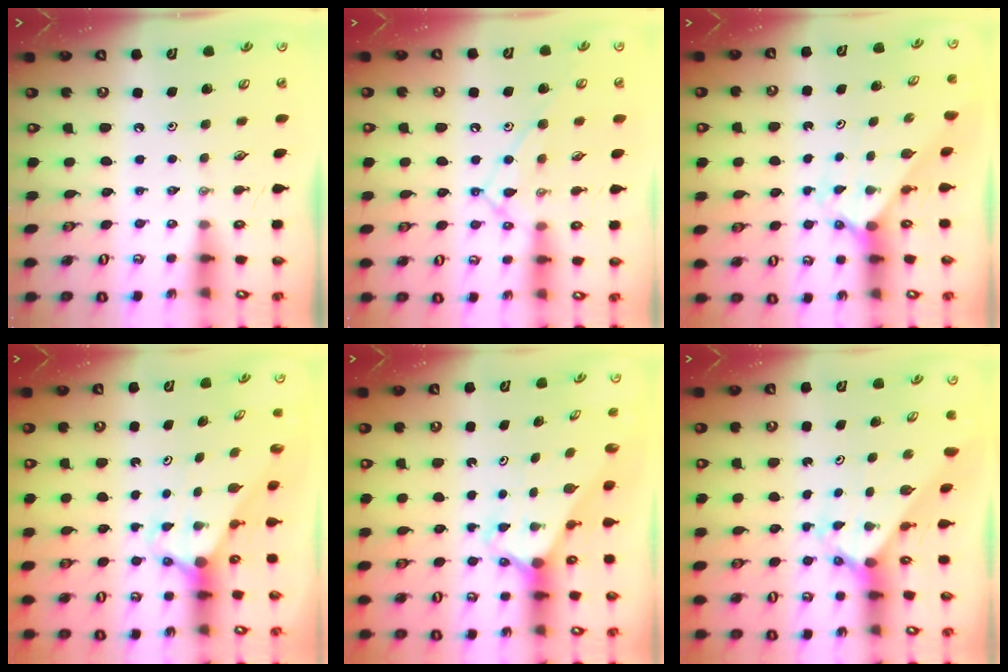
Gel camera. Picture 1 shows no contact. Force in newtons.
{"total": 12.9, "press": 12.9, "slide": 0.9}
{"total": 1.9, "press": 1.9, "slide": 0.1}
{"total": 2.7, "press": 2.7, "slide": 0.0}
{"total": 2.3, "press": 2.3, "slide": 0.2}
{"total": 2.4, "press": 2.4, "slide": 0.2}